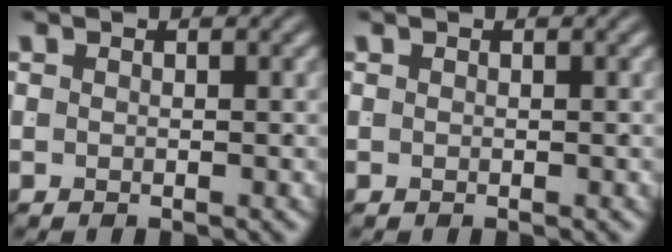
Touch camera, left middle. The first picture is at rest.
{"total": 0.0}